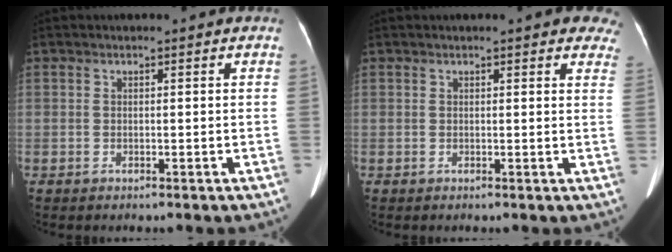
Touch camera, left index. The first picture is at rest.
{"total": 7.9, "force": [6.3, 2.1, 4.3], "torque": [-0.030, 0.000, 0.054]}